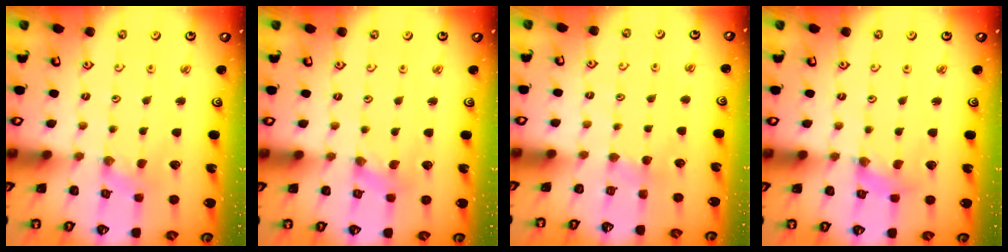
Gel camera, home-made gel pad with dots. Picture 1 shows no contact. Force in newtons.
{"total": 0.0}
{"total": 3.0, "press": 2.9, "slide": 0.5}
{"total": 1.8, "press": 1.8, "slide": 0.2}